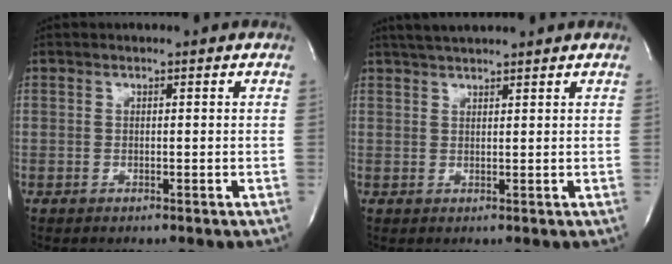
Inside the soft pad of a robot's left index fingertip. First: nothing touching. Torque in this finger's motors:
{"motor_torque": [-0.24, -0.10, 0.48, 0.09]}